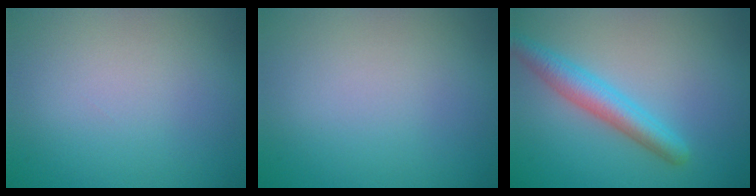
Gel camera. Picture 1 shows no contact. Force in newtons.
{"total": 0.0}
{"total": 3.7, "press": 3.7, "slide": 0.2}